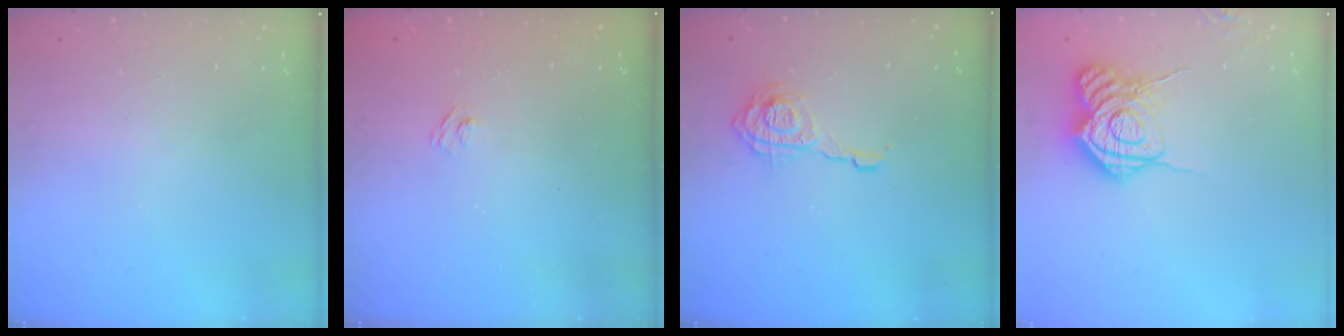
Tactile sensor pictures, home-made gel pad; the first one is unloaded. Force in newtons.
{"total": 2.7, "press": 2.5, "slide": 0.9}
{"total": 10.3, "press": 10.3, "slide": 1.0}
{"total": 15.5, "press": 15.5, "slide": 1.1}